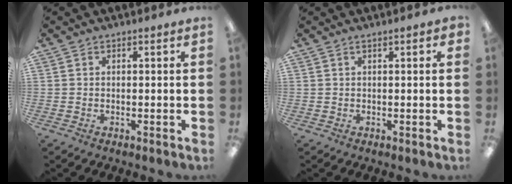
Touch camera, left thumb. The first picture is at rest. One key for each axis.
{"total": 1.1, "fx": 0.4, "fy": 0.3, "fz": 1.0, "tx": -0.010, "ty": -0.001, "tz": 0.005}